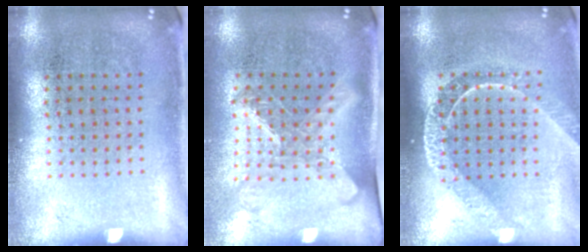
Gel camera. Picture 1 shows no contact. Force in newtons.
{"total": 1.6, "press": 1.3, "slide": 0.9}
{"total": 1.6, "press": 1.4, "slide": 0.8}